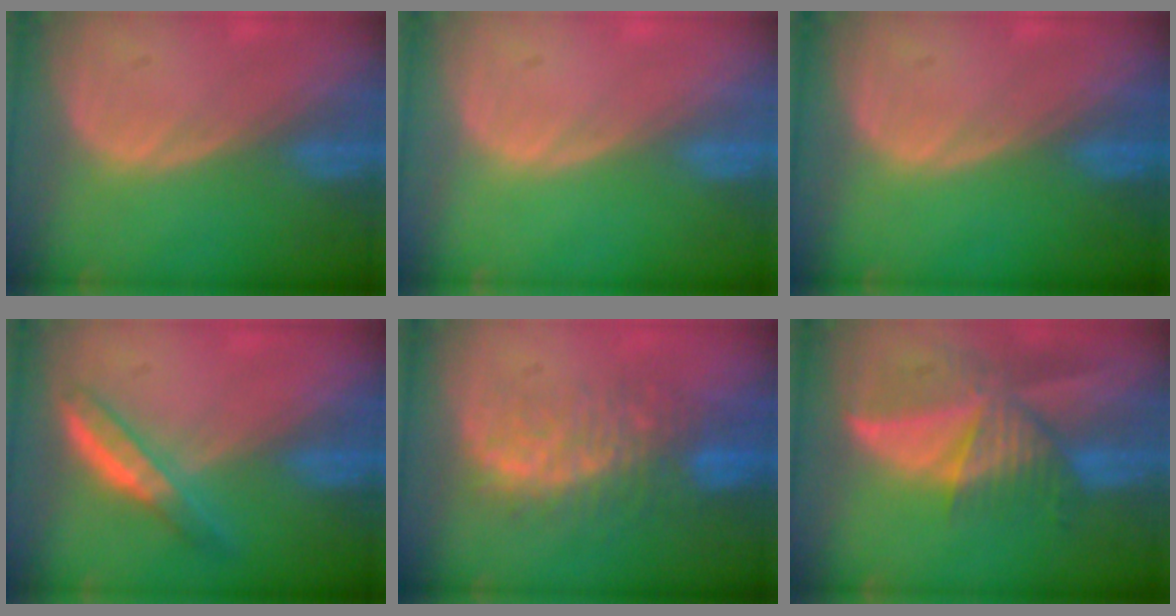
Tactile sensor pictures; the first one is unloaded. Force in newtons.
{"total": 0.0}
{"total": 0.0}
{"total": 4.9, "press": 4.5, "slide": 2.0}
{"total": 9.1, "press": 8.3, "slide": 3.8}
{"total": 9.8, "press": 8.6, "slide": 4.5}